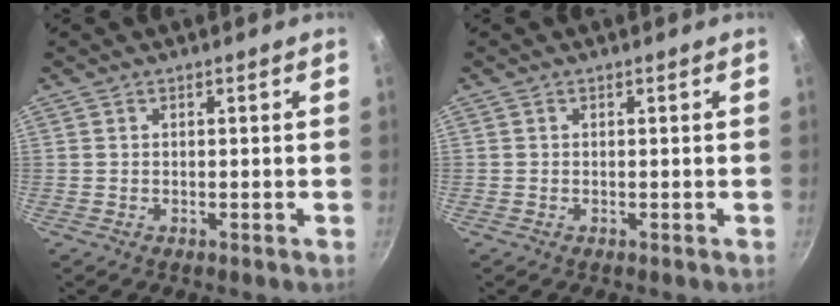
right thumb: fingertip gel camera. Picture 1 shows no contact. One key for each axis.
{"total": 0.0}